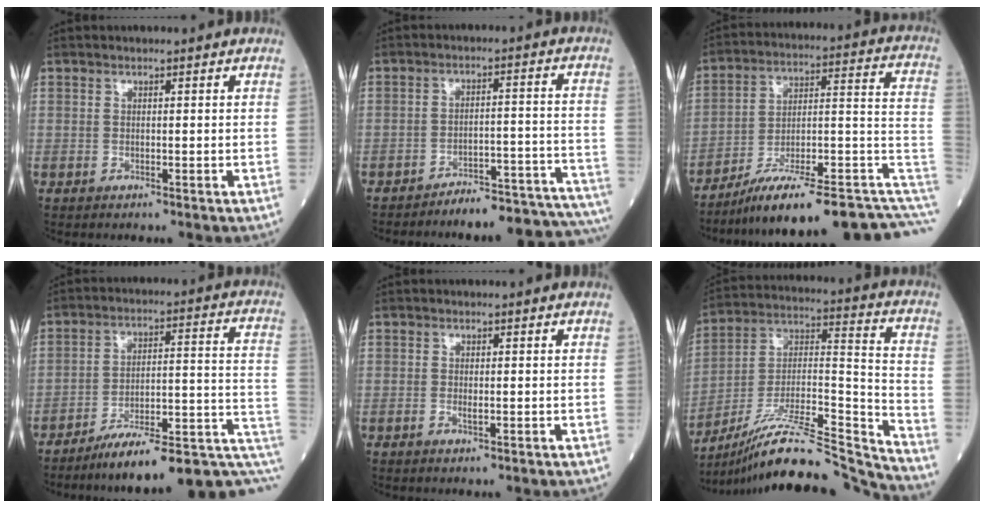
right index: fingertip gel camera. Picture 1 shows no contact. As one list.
[{"total": 16.8, "force": [-16.2, 1.7, 4.0], "torque": [0.000, 0.033, -0.203]}, {"total": 23.3, "force": [-16.5, 3.3, 16.2], "torque": [-0.148, 0.049, -0.240]}, {"total": 19.6, "force": [-12.7, 4.0, 14.4], "torque": [-0.138, 0.047, -0.179]}, {"total": 0.8, "force": [-0.3, 0.2, 0.8], "torque": [-0.017, -0.002, -0.005]}, {"total": 22.2, "force": [-20.7, -0.6, 8.1], "torque": [-0.149, 0.020, -0.344]}]